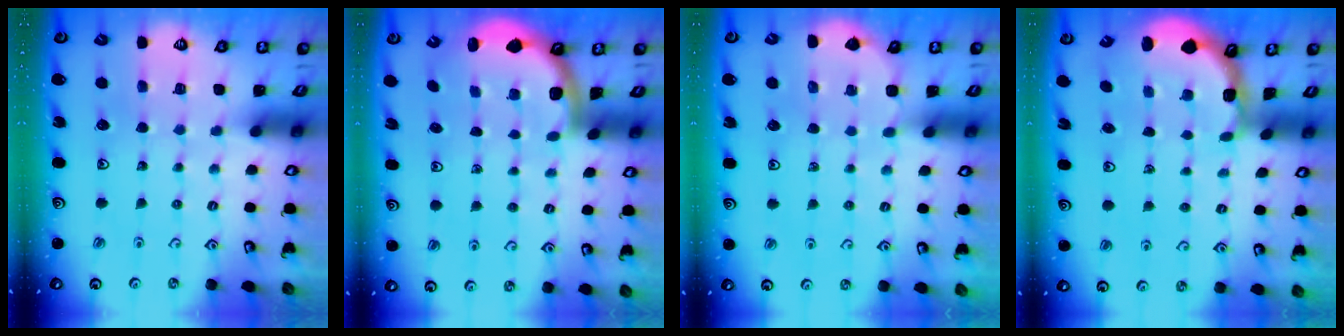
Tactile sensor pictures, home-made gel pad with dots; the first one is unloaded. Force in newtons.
{"total": 1.6, "press": 1.6, "slide": 0.1}
{"total": 2.3, "press": 2.3, "slide": 0.2}
{"total": 1.8, "press": 1.8, "slide": 0.2}